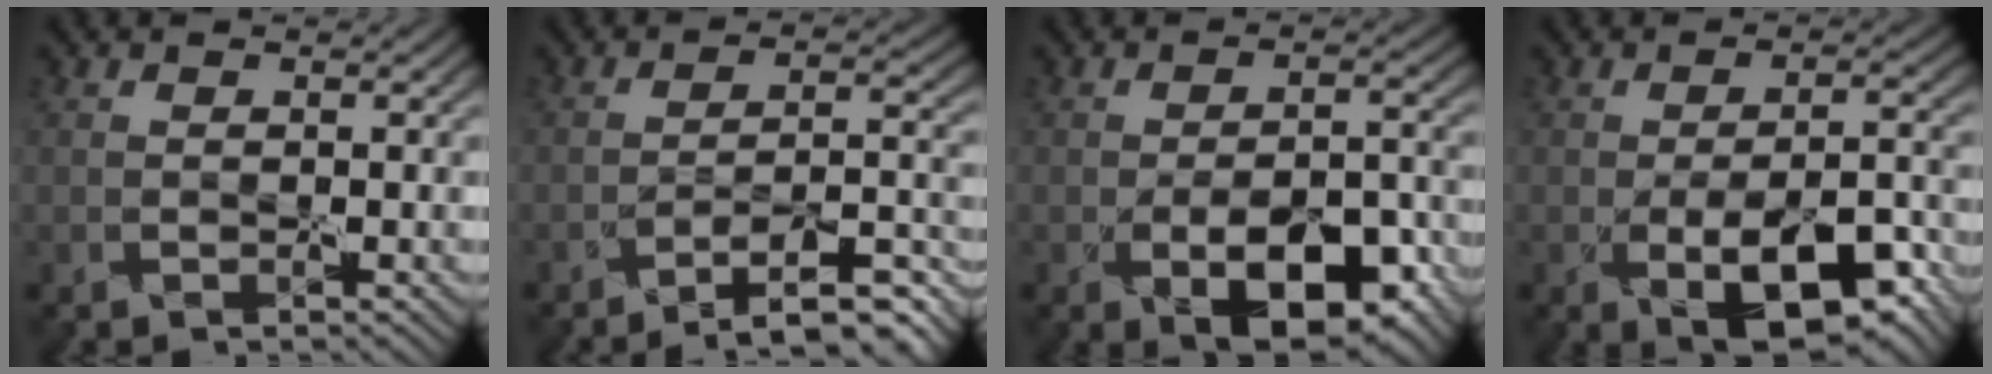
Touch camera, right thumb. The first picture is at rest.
{"total": 8.4, "force": [-7.2, 0.4, 4.5], "torque": [-0.053, 0.023, -0.112]}
{"total": 8.4, "force": [-4.1, 3.7, 6.3], "torque": [-0.091, -0.007, -0.057]}
{"total": 9.0, "force": [-4.1, 3.5, 7.3], "torque": [-0.114, -0.010, -0.054]}